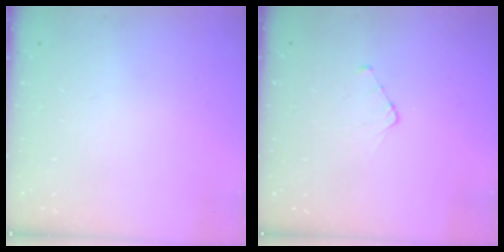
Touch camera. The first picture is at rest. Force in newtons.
{"total": 2.5, "press": 2.5, "slide": 0.3}